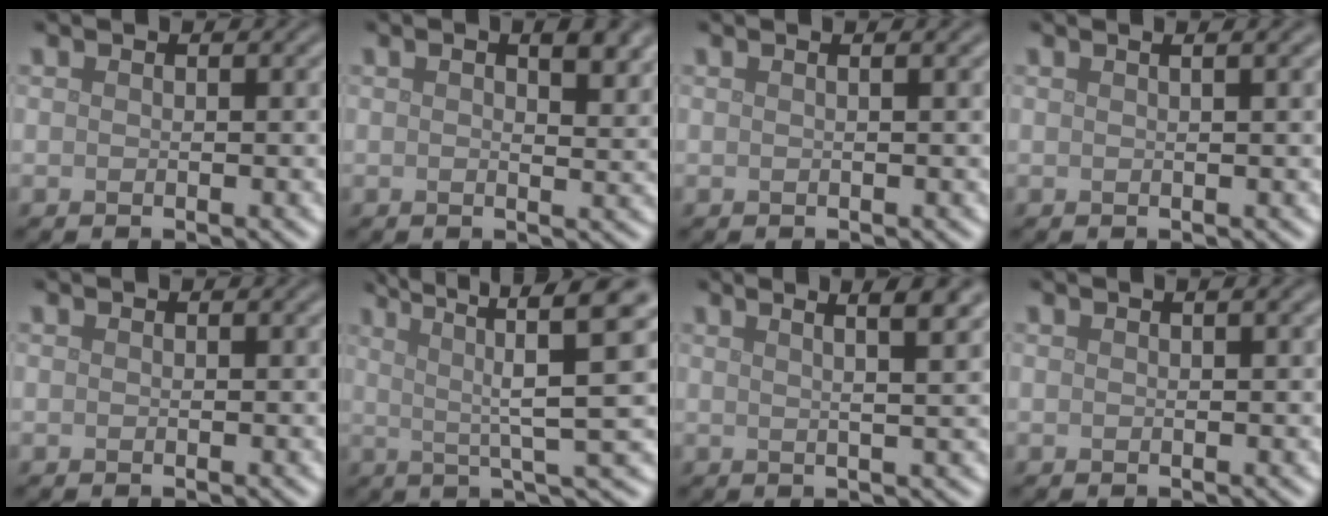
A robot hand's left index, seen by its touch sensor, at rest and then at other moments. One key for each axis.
{"total": 3.7, "fx": 1.6, "fy": 1.1, "fz": 3.1, "tx": -0.044, "ty": 0.001, "tz": 0.023}
{"total": 1.7, "fx": 0.6, "fy": 0.7, "fz": 1.4, "tx": -0.013, "ty": 0.004, "tz": -0.008}
{"total": 2.7, "fx": 1.2, "fy": 1.2, "fz": 2.1, "tx": -0.013, "ty": 0.007, "tz": -0.008}
{"total": 0.0}
{"total": 8.4, "fx": 2.8, "fy": 1.3, "fz": 7.9, "tx": -0.120, "ty": 0.018, "tz": 0.049}
{"total": 7.2, "fx": 3.7, "fy": 2.7, "fz": 5.5, "tx": -0.048, "ty": 0.045, "tz": 0.022}
{"total": 1.1, "fx": 0.4, "fy": 0.3, "fz": 0.9, "tx": -0.008, "ty": 0.007, "tz": 0.005}